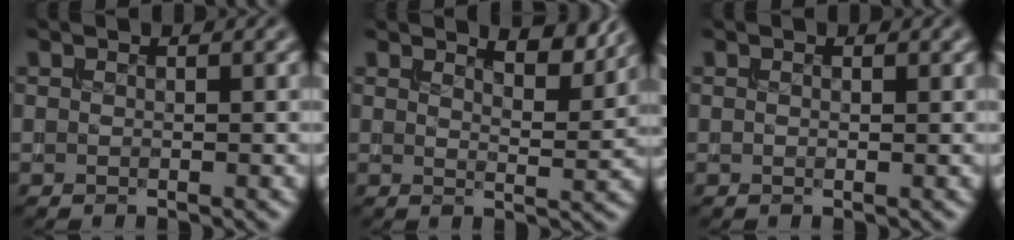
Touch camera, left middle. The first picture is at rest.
{"total": 3.6, "force": [2.9, 0.7, 1.9], "torque": [-0.032, -0.004, 0.038]}
{"total": 0.0}